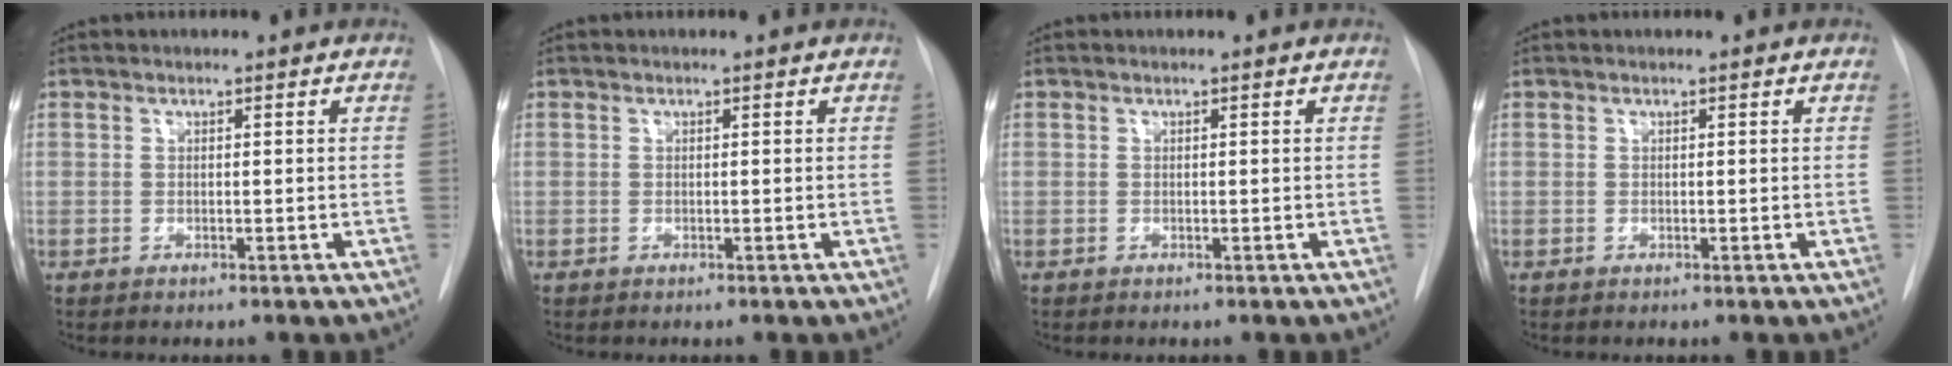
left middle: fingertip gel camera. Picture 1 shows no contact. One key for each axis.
{"total": 0.0}
{"total": 0.0}
{"total": 0.0}